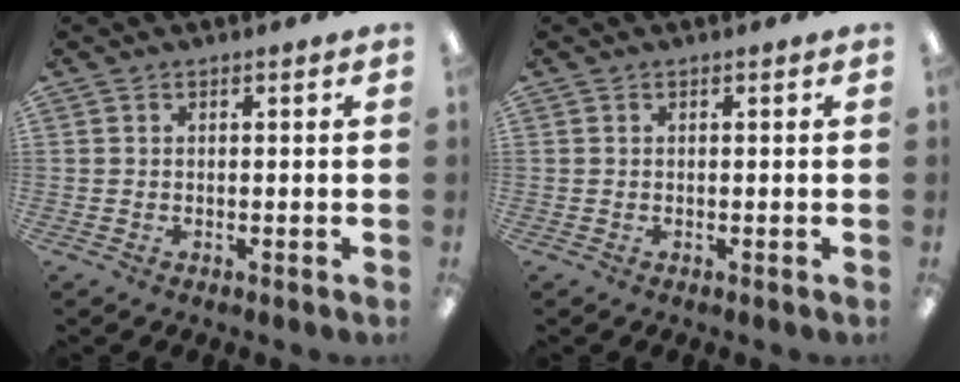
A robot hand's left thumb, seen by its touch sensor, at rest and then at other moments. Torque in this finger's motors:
{"motor_torque": [0.00, 0.00, 0.00, 0.00, 0.00]}